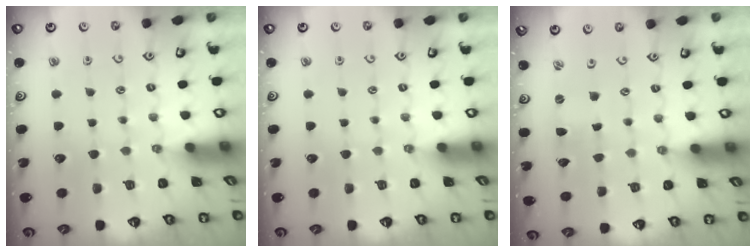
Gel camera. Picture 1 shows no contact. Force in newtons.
{"total": 0.0}
{"total": 0.0}